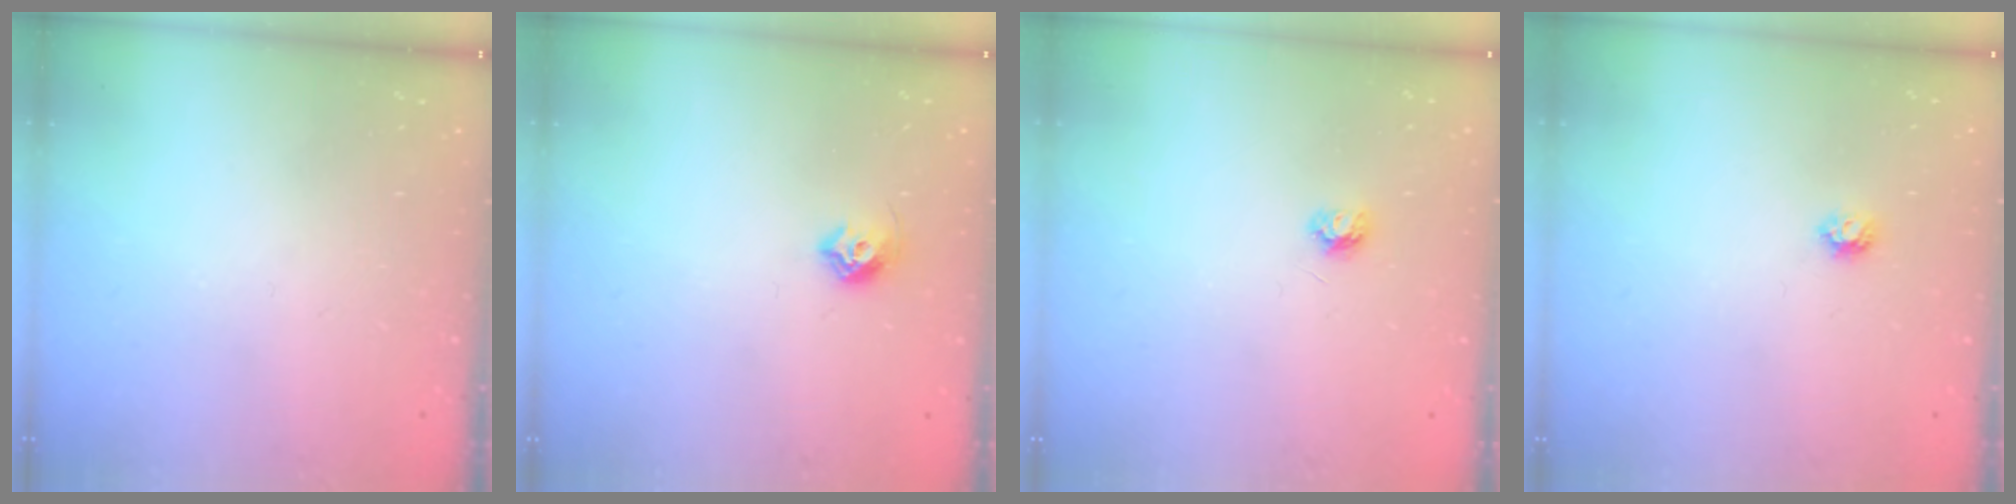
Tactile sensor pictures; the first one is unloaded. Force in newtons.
{"total": 6.4, "press": 6.3, "slide": 0.9}
{"total": 3.9, "press": 3.8, "slide": 0.4}
{"total": 4.4, "press": 4.4, "slide": 0.7}